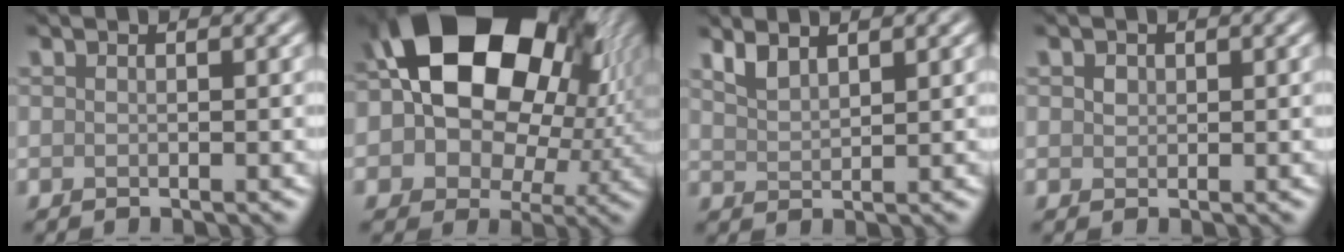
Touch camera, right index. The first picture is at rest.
{"total": 20.7, "force": [4.8, 14.8, 13.6], "torque": [-0.236, 0.046, 0.069]}
{"total": 2.0, "force": [1.6, 0.5, 1.1], "torque": [-0.029, -0.001, 0.035]}
{"total": 0.9, "force": [0.3, 0.7, 0.4], "torque": [-0.011, 0.001, 0.004]}